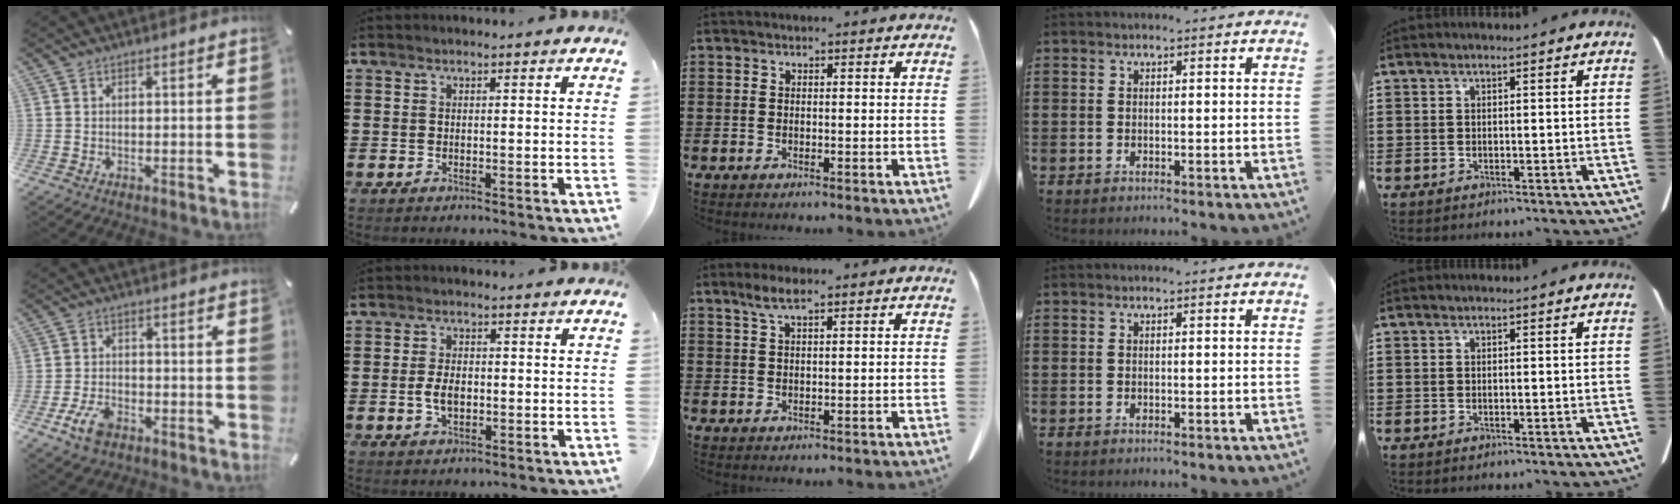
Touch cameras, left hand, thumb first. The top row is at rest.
{"thumb": {"total": 6.6, "force": [-3.5, 3.8, 4.1], "torque": [-0.102, 0.008, -0.069]}, "index": {"total": 3.6, "force": [-0.4, 1.8, 3.1], "torque": [-0.073, -0.001, -0.012]}, "middle": {"total": 3.3, "force": [2.0, 0.6, 2.6], "torque": [-0.055, 0.003, 0.036]}}